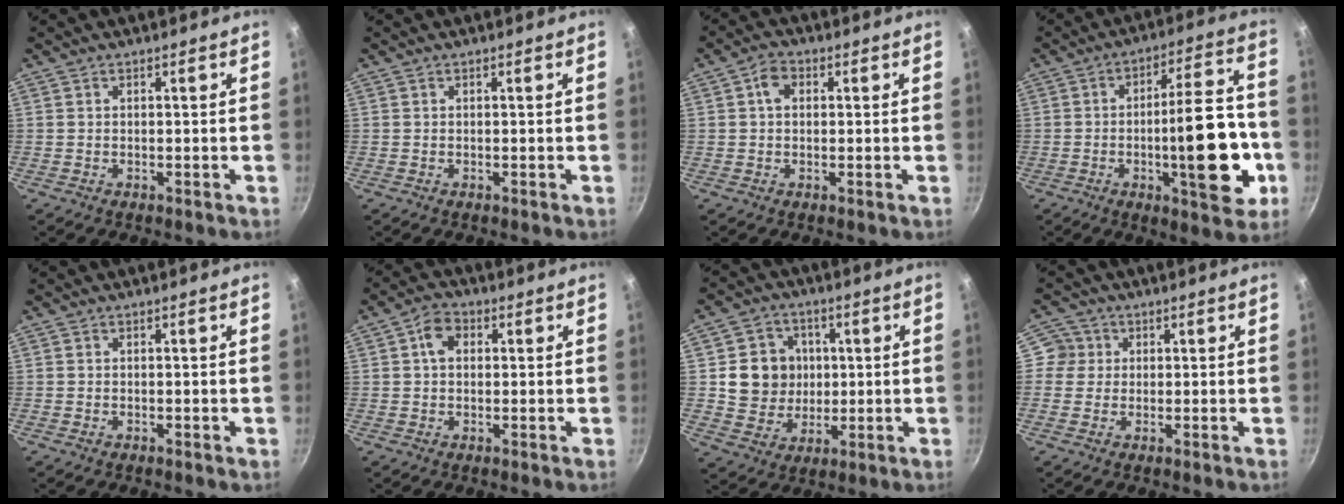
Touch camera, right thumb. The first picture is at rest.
{"total": 0.0}
{"total": 3.6, "force": [0.7, 2.7, 2.3], "torque": [-0.031, 0.008, 0.004]}
{"total": 19.4, "force": [-5.0, 6.2, 17.7], "torque": [-0.223, 0.034, -0.070]}
{"total": 0.0}
{"total": 4.6, "force": [0.9, 3.4, 2.9], "torque": [-0.035, 0.009, 0.006]}
{"total": 10.8, "force": [1.2, 10.0, 4.0], "torque": [-0.032, 0.002, 0.023]}
{"total": 3.8, "force": [0.6, 3.8, 0.5], "torque": [0.025, 0.005, -0.001]}